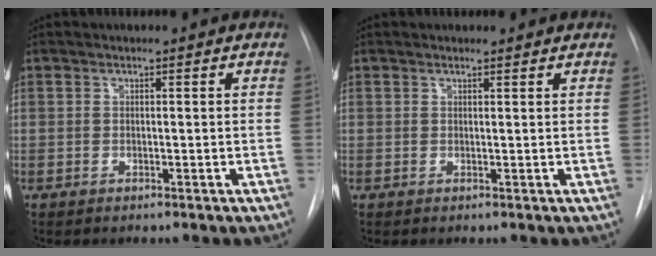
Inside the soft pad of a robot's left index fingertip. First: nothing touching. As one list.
[{"total": 1.4, "force": [1.4, 0.2, 0.0], "torque": [-0.010, 0.003, 0.016]}]